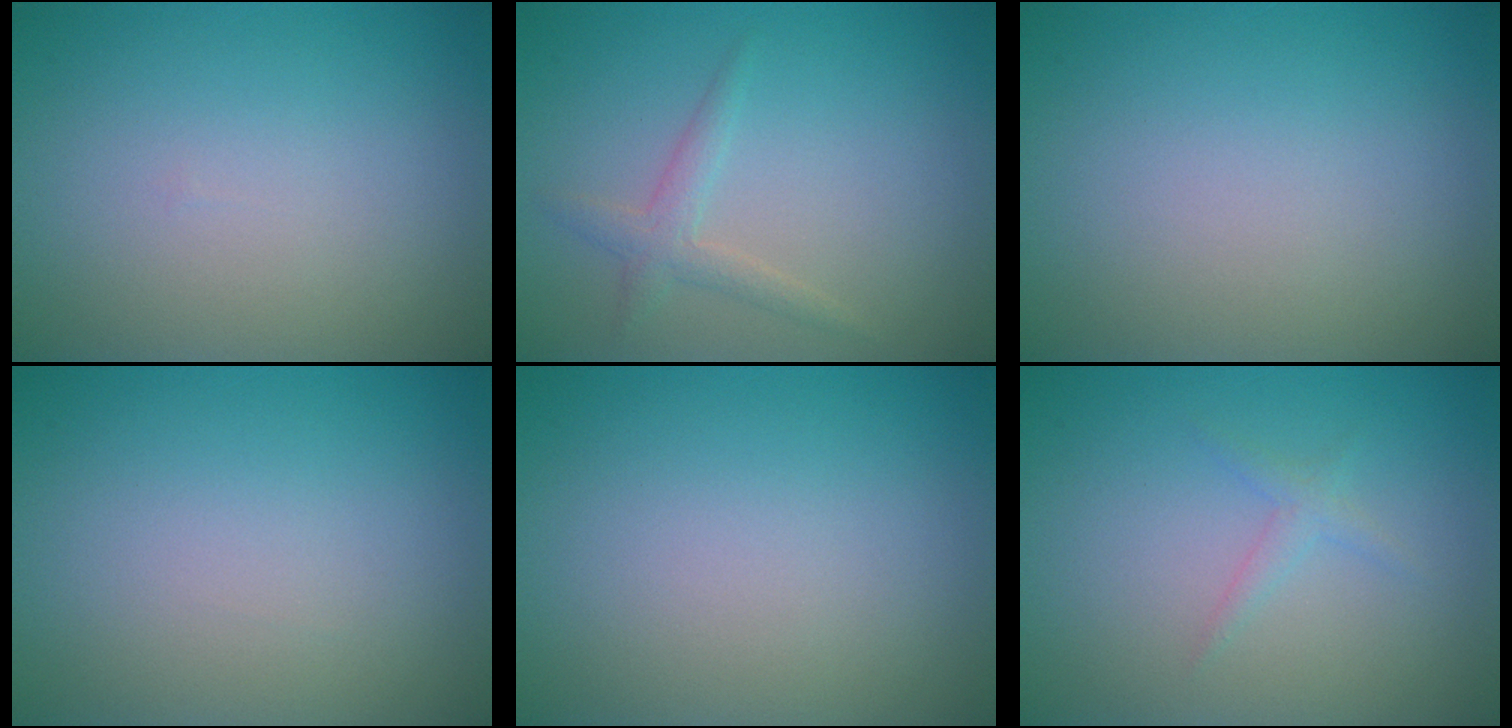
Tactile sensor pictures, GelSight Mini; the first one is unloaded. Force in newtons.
{"total": 1.8, "press": 1.8, "slide": 0.1}
{"total": 0.0}
{"total": 0.0}
{"total": 0.0}
{"total": 1.1, "press": 1.1, "slide": 0.0}